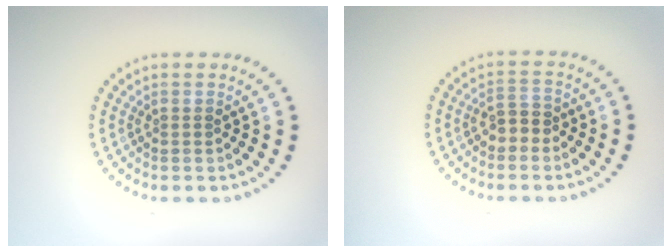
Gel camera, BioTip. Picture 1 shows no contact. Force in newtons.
{"total": 2.0, "press": 1.9, "slide": 0.6}